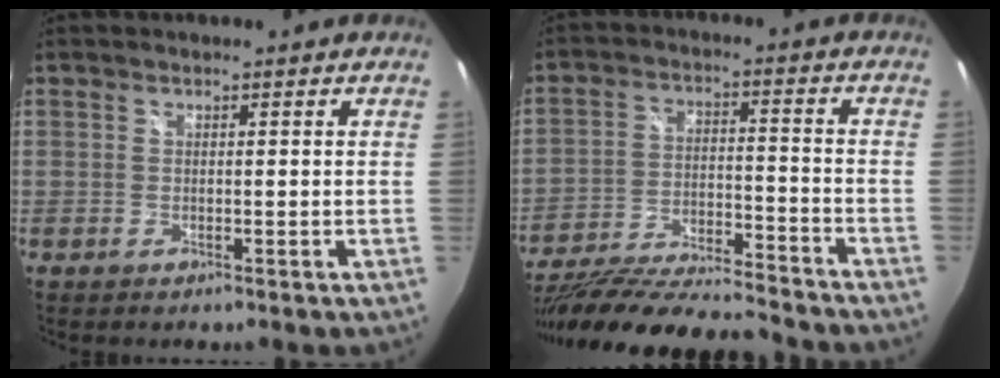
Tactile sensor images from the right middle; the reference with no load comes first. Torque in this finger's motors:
{"motor_torque": [1.10, -1.04, 0.26, 0.08]}